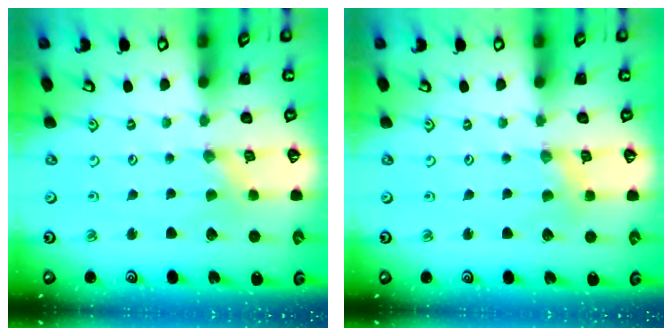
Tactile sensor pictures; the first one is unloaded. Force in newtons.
{"total": 2.1, "press": 2.1, "slide": 0.4}